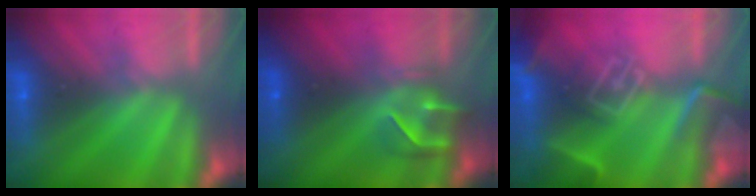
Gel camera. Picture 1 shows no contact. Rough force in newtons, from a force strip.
{"total": 3.3}
{"total": 7.3}